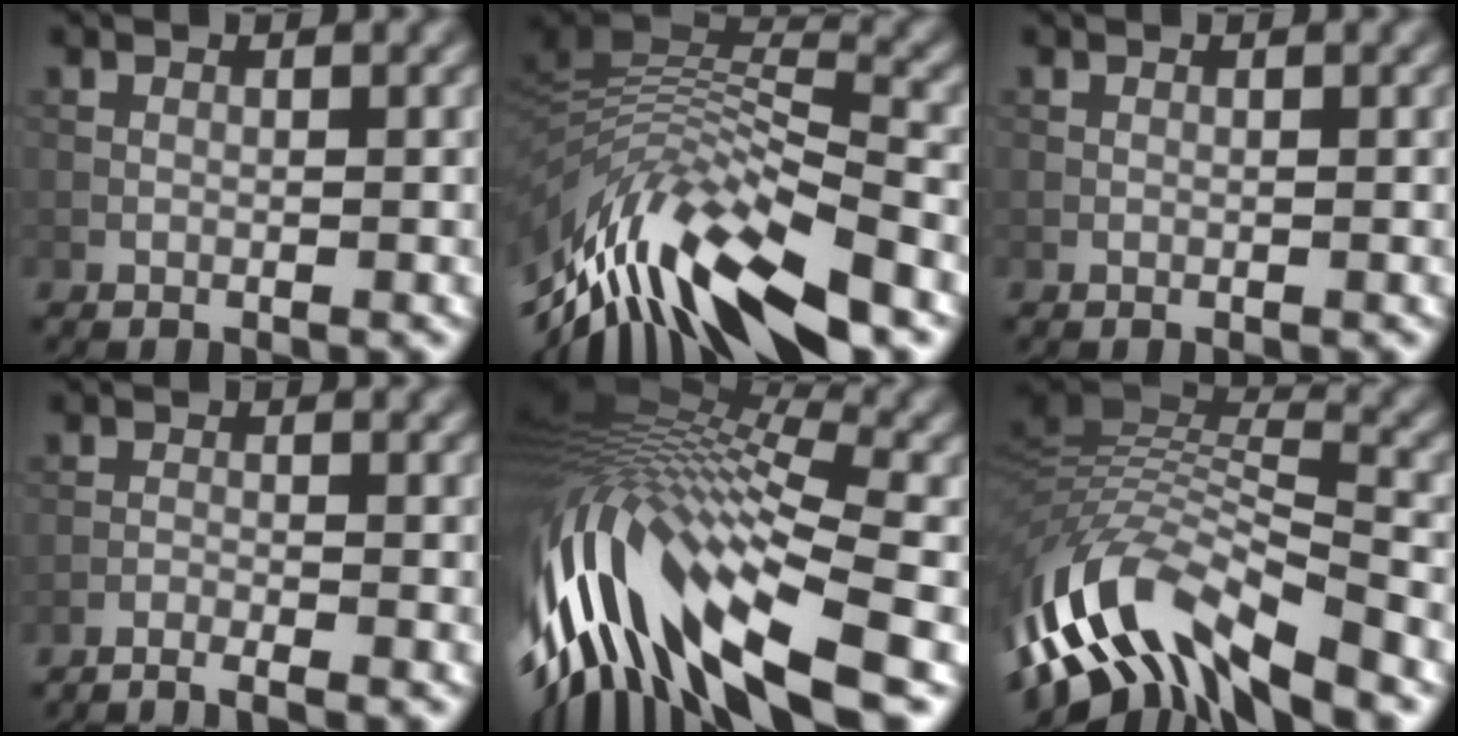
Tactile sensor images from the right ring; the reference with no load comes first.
{"total": 12.5, "force": [-6.4, 4.3, 9.9], "torque": [-0.197, 0.022, -0.109]}
{"total": 0.0}
{"total": 2.6, "force": [-2.4, 0.1, 1.0], "torque": [-0.021, -0.004, -0.045]}
{"total": 15.3, "force": [-4.0, 5.5, 13.7], "torque": [-0.286, 0.012, -0.067]}
{"total": 13.5, "force": [-6.8, 5.0, 10.5], "torque": [-0.209, 0.016, -0.114]}